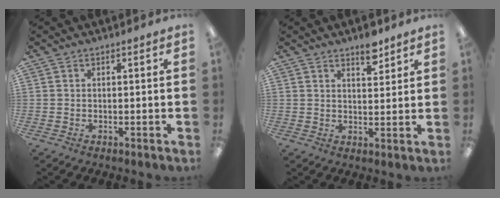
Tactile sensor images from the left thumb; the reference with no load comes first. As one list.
[{"total": 5.4, "force": [4.2, 2.1, 2.6], "torque": [-0.020, -0.030, 0.068]}]